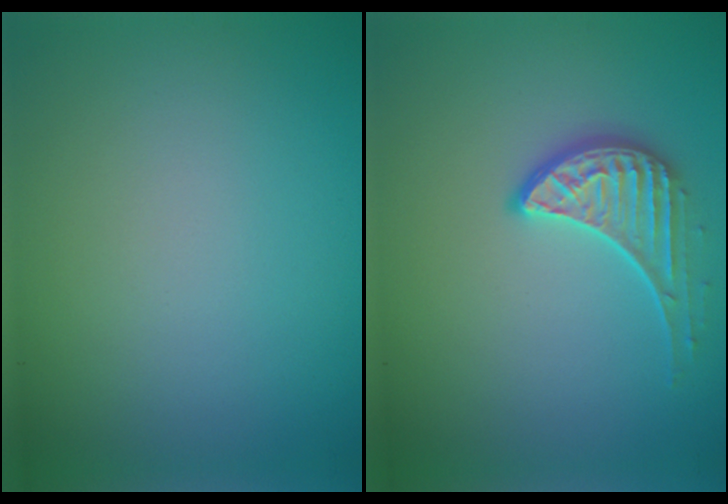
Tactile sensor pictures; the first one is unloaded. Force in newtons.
{"total": 2.7, "press": 2.2, "slide": 1.6}